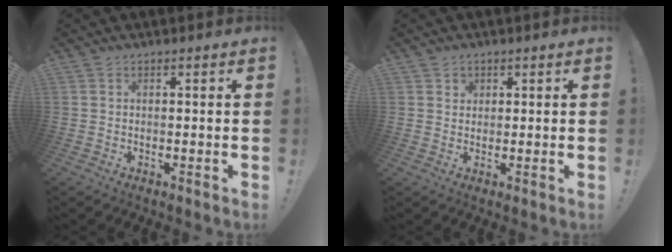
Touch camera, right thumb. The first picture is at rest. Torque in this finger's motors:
{"motor_torque": [0.00, -0.07, 0.19, 0.01, 0.08]}